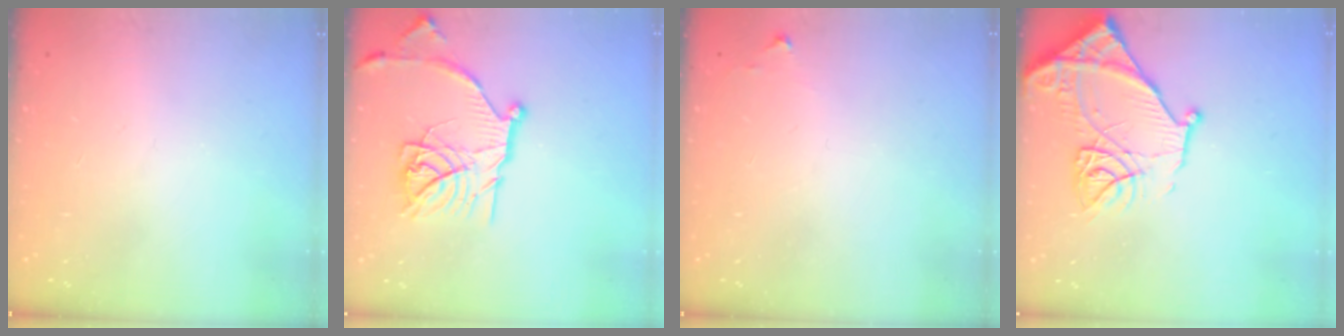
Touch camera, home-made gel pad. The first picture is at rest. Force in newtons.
{"total": 19.1, "press": 19.0, "slide": 1.7}
{"total": 5.0, "press": 5.0, "slide": 0.7}
{"total": 17.7, "press": 17.6, "slide": 1.7}